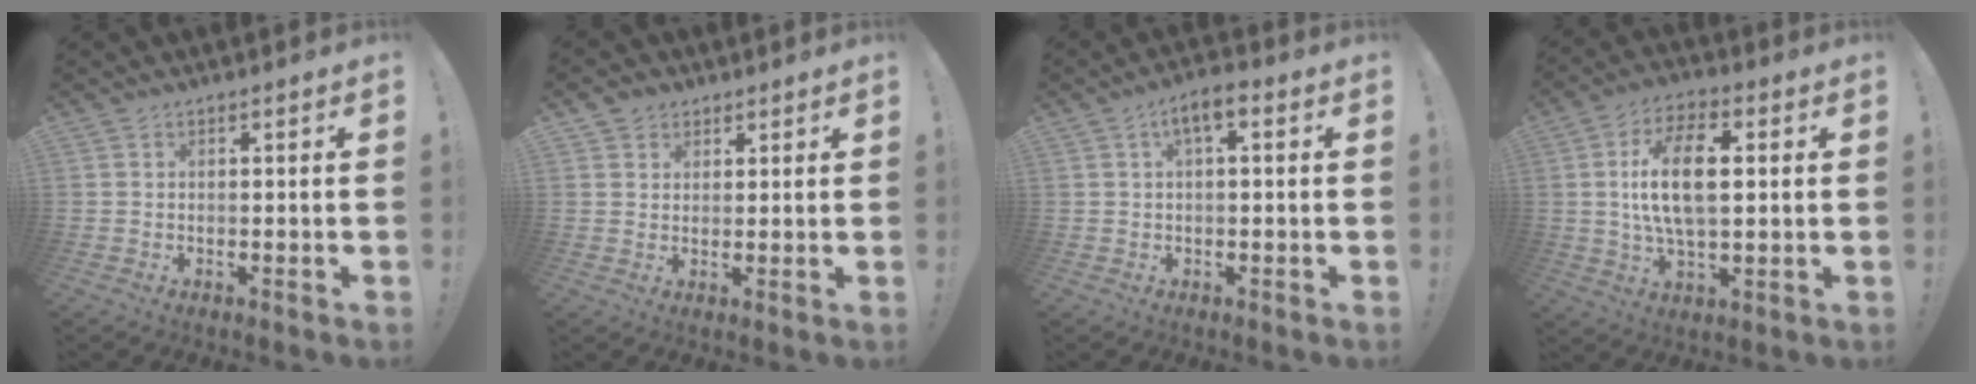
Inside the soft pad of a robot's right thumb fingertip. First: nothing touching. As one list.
[{"total": 3.4, "force": [1.8, 2.8, 0.3], "torque": [0.003, -0.007, 0.032]}, {"total": 4.6, "force": [1.2, 1.6, 4.2], "torque": [-0.068, 0.001, 0.017]}, {"total": 14.6, "force": [2.2, 7.2, 12.5], "torque": [-0.210, 0.002, 0.035]}]